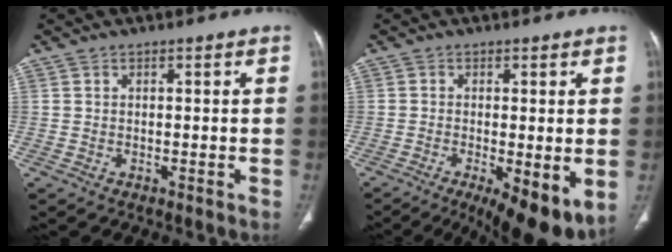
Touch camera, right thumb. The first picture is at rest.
{"total": 11.5, "force": [-3.8, 3.9, 10.2], "torque": [-0.154, -0.021, -0.053]}